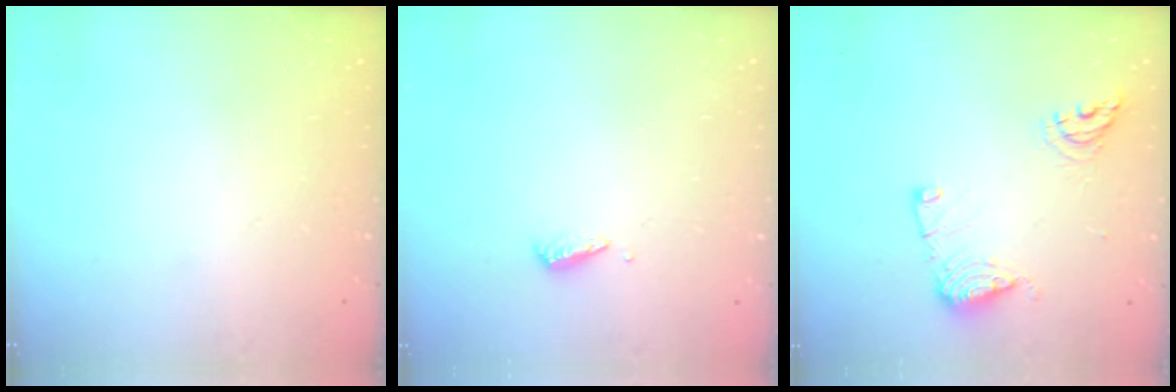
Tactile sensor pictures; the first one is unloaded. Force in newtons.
{"total": 3.1, "press": 3.1, "slide": 0.3}
{"total": 10.2, "press": 10.1, "slide": 1.2}